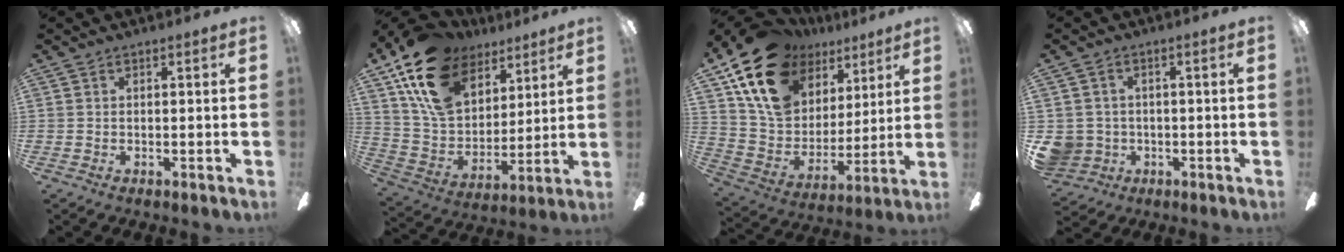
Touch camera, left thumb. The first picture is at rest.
{"total": 20.1, "force": [12.4, 12.6, 9.6], "torque": [-0.184, -0.056, 0.233]}
{"total": 19.9, "force": [11.7, 13.3, 9.1], "torque": [-0.163, -0.055, 0.221]}
{"total": 5.5, "force": [-0.7, 5.3, 1.1], "torque": [-0.043, 0.006, -0.011]}